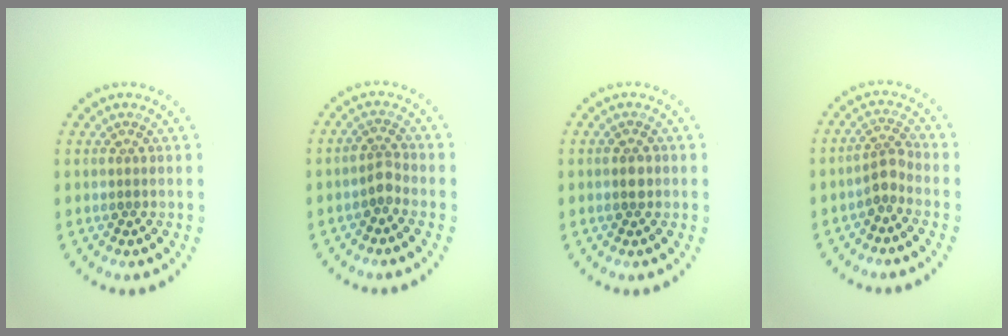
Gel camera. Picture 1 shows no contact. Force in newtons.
{"total": 1.6, "press": 1.3, "slide": 1.0}
{"total": 1.0, "press": 1.0, "slide": 0.1}
{"total": 2.1, "press": 1.6, "slide": 1.3}